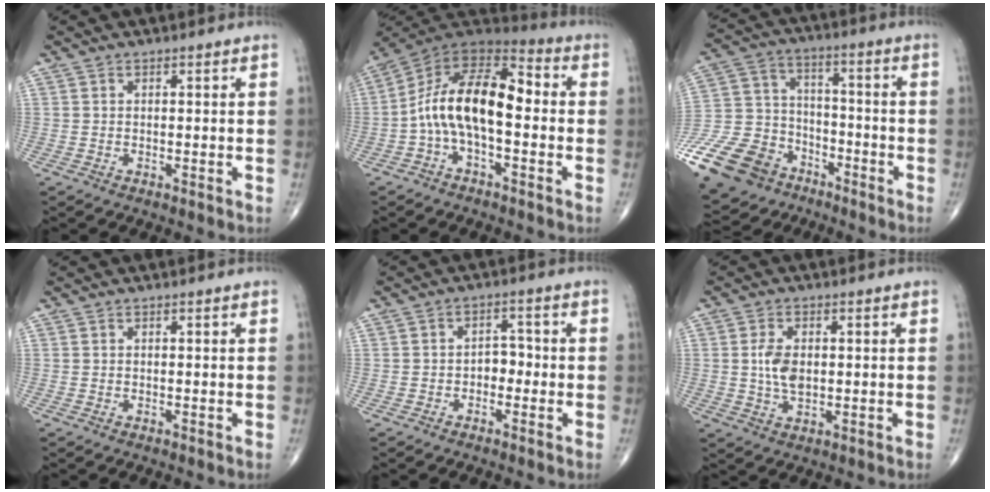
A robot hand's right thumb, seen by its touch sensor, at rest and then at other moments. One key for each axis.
{"total": 15.8, "fx": -1.5, "fy": 7.9, "fz": 13.6, "tx": -0.224, "ty": 0.054, "tz": -0.039}
{"total": 21.6, "fx": -13.1, "fy": 14.4, "fz": 9.2, "tx": -0.198, "ty": 0.058, "tz": -0.229}
{"total": 0.0}
{"total": 3.3, "fx": -1.0, "fy": 2.4, "fz": 2.1, "tx": -0.013, "ty": 0.018, "tz": -0.025}
{"total": 5.4, "fx": 0.3, "fy": 3.1, "fz": 4.4, "tx": -0.084, "ty": -0.004, "tz": 0.008}